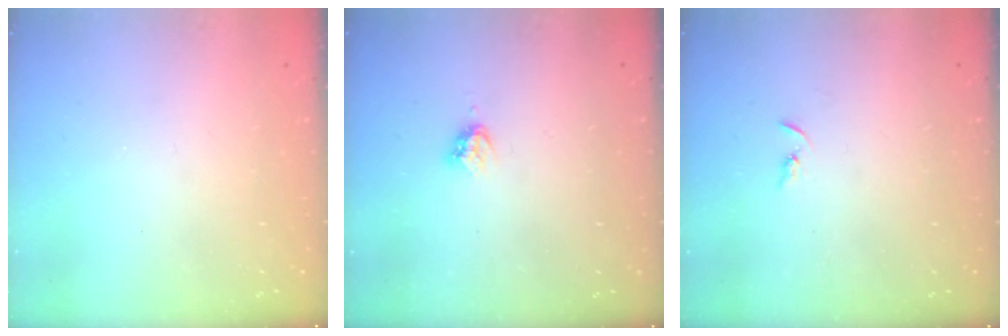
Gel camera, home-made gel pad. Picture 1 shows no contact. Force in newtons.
{"total": 3.3, "press": 3.3, "slide": 0.4}
{"total": 2.2, "press": 2.2, "slide": 0.2}